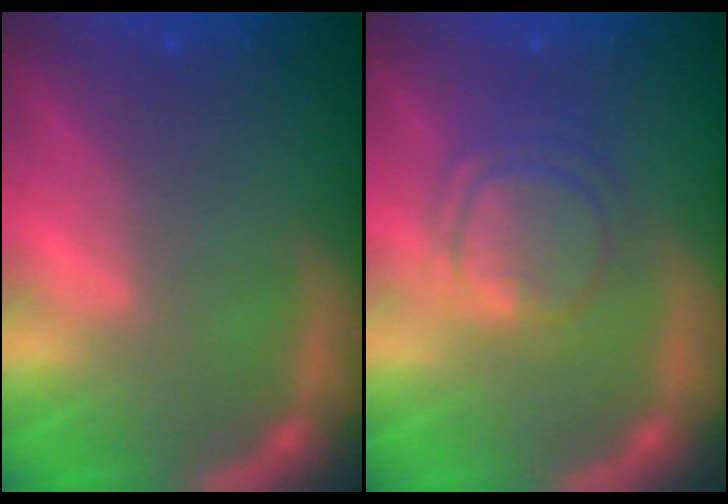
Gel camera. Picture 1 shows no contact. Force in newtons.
{"total": 5.1}